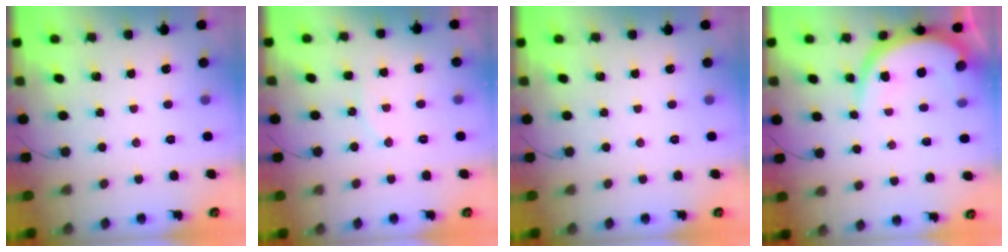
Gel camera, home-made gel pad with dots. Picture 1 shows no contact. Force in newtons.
{"total": 5.5, "press": 5.5, "slide": 0.5}
{"total": 0.0}
{"total": 8.7, "press": 8.6, "slide": 1.0}